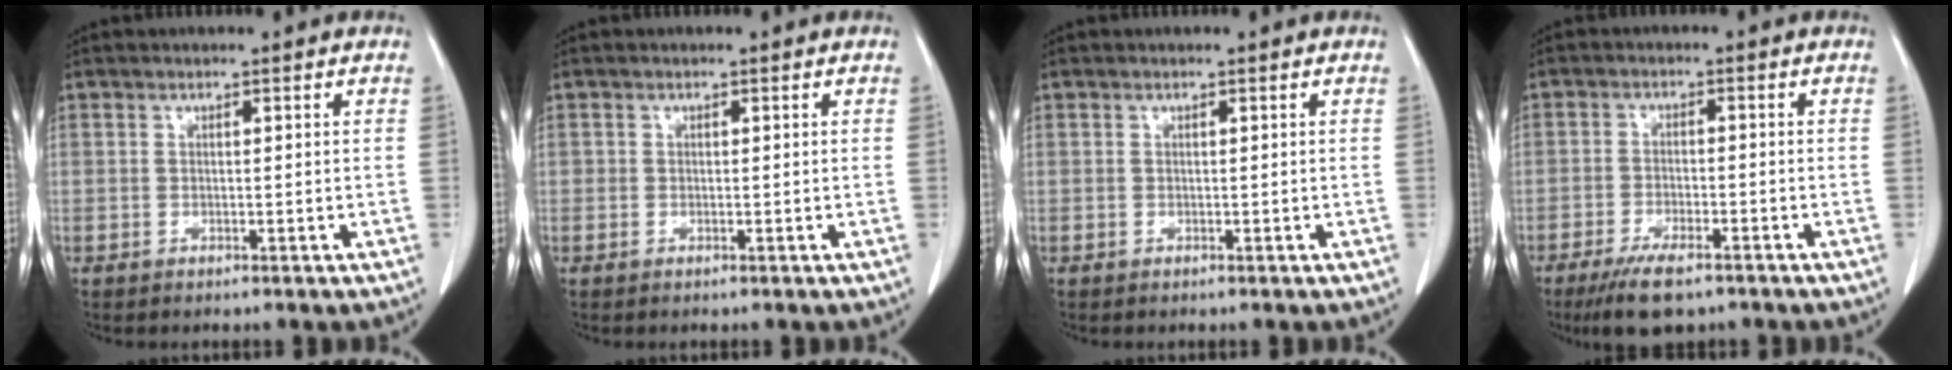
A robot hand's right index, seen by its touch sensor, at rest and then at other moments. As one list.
[{"total": 0.0}, {"total": 0.0}, {"total": 7.5, "force": [-5.4, 2.0, 4.9], "torque": [-0.086, -0.014, -0.089]}]